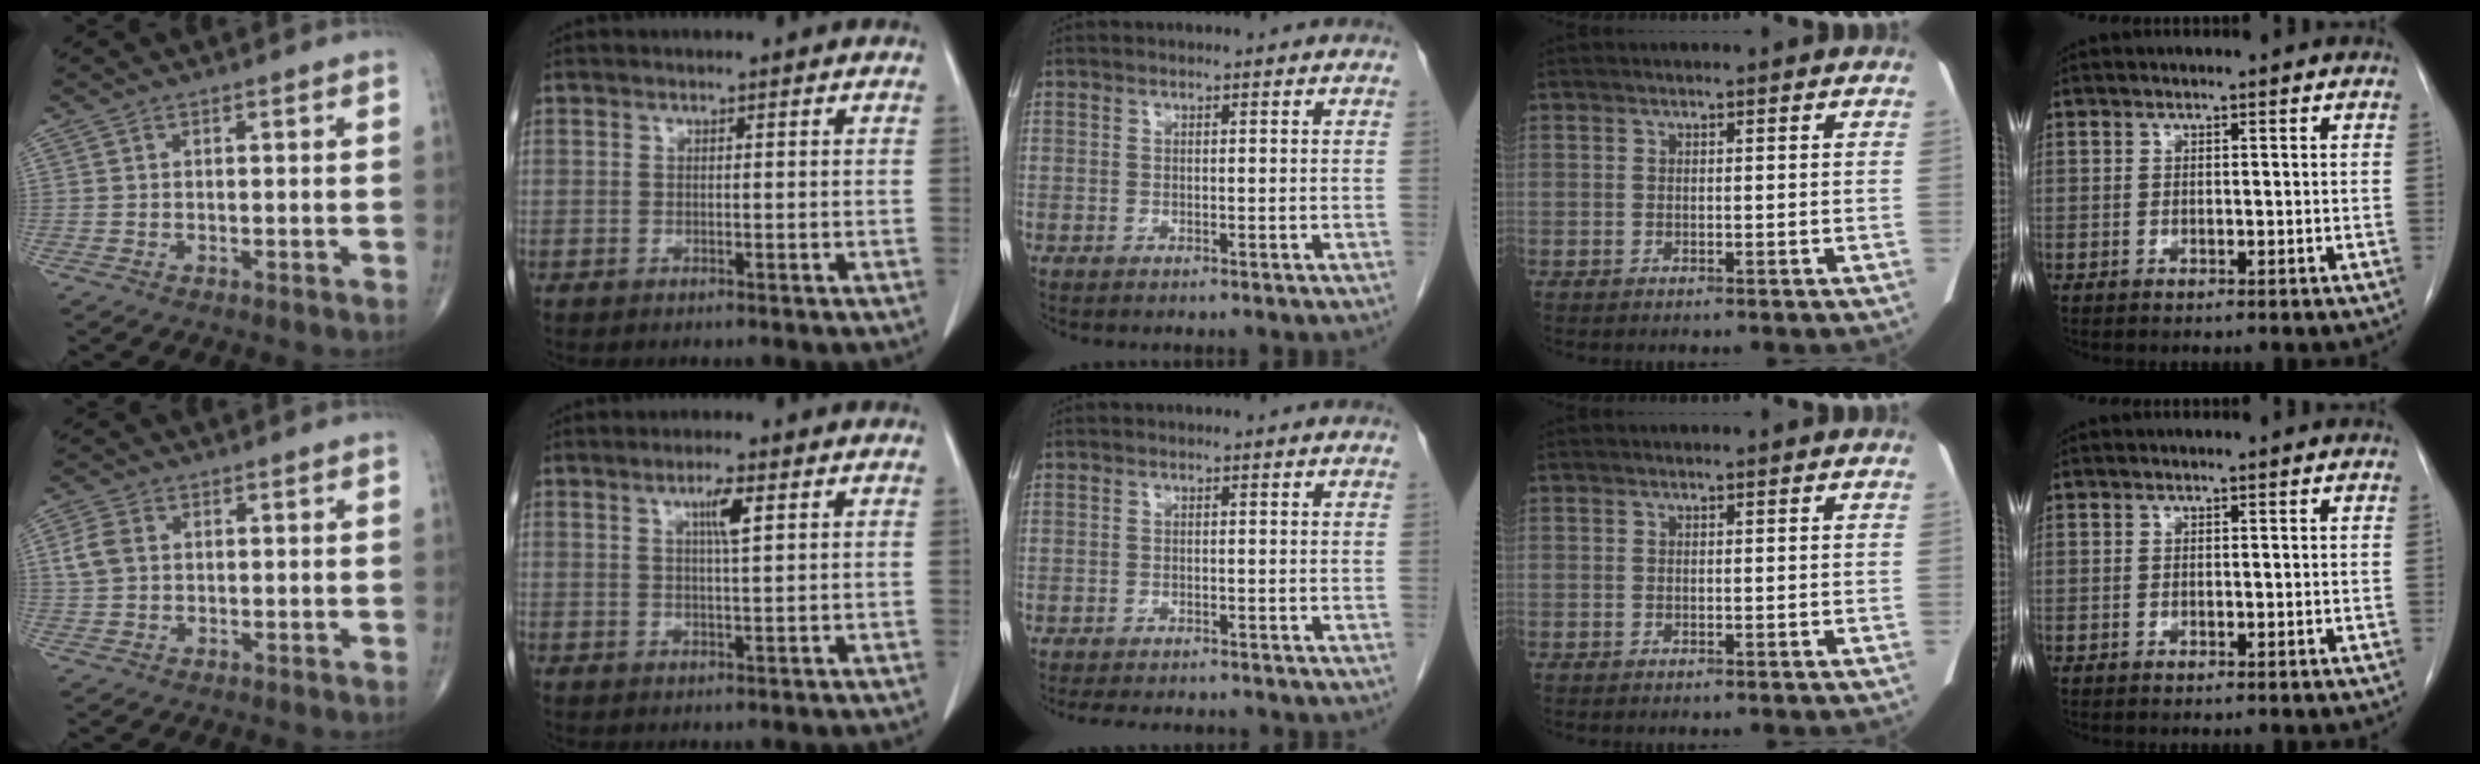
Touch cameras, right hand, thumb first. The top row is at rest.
{"thumb": {"total": 4.2, "force": [0.8, 3.1, 2.7], "torque": [-0.062, 0.006, 0.014]}, "index": {"total": 3.5, "force": [1.4, 0.2, 3.2], "torque": [-0.055, -0.001, 0.023]}, "middle": {"total": 6.8, "force": [-6.2, 1.6, 2.3], "torque": [-0.028, -0.006, -0.084]}}